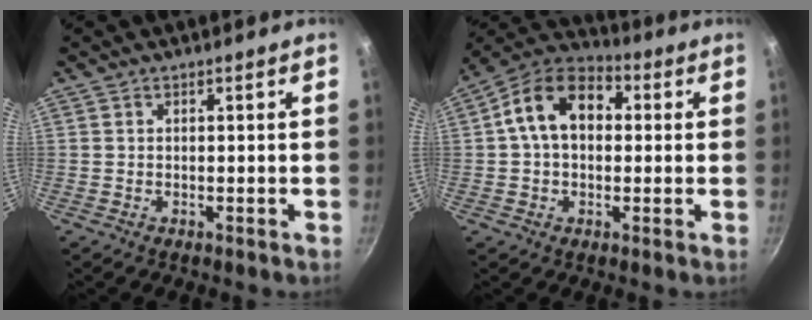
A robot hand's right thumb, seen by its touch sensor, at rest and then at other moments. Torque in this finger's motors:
{"motor_torque": [0.35, 2.80, 0.98, -0.27, 0.14]}